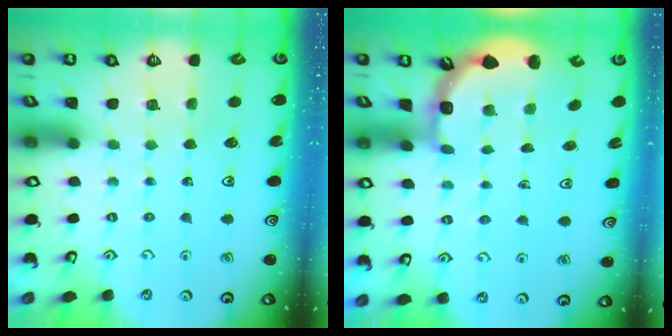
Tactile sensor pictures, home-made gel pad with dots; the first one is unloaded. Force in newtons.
{"total": 2.1, "press": 1.9, "slide": 0.8}